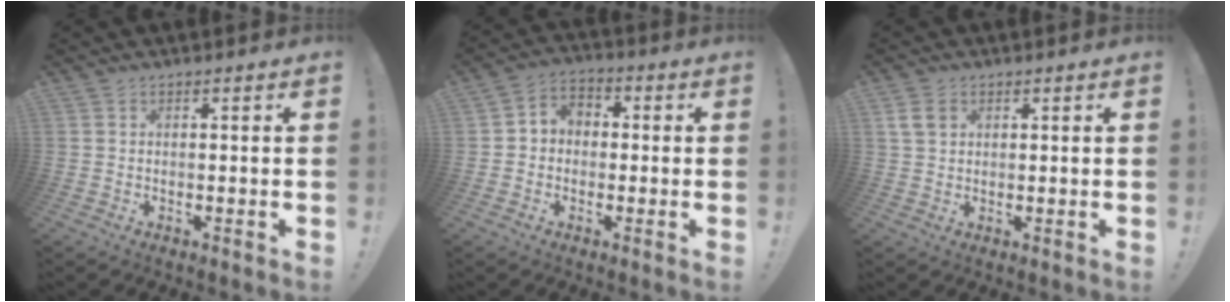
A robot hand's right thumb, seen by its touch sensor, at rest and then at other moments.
{"total": 5.5, "force": [-1.4, 4.9, 2.0], "torque": [-0.032, 0.023, -0.023]}
{"total": 4.6, "force": [1.7, 3.2, 2.8], "torque": [-0.041, 0.003, 0.034]}